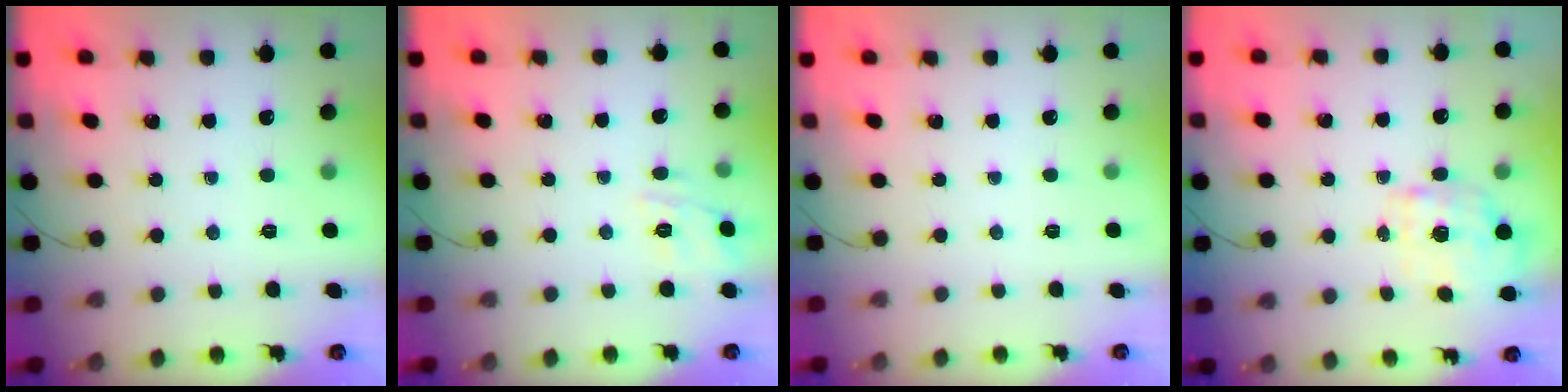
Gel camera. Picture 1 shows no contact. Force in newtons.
{"total": 9.2, "press": 9.1, "slide": 1.7}
{"total": 2.4, "press": 2.4, "slide": 0.5}
{"total": 2.4, "press": 2.1, "slide": 1.2}